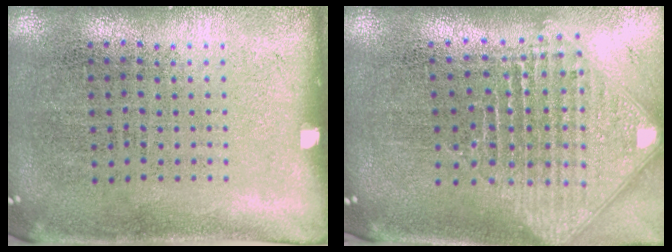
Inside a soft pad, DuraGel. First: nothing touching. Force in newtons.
{"total": 2.5, "press": 1.9, "slide": 1.6}